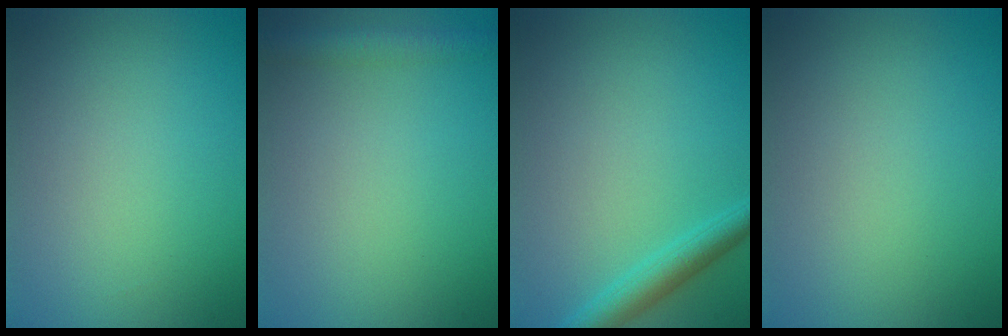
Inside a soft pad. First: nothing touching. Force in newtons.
{"total": 2.6, "press": 2.6, "slide": 0.1}
{"total": 2.8, "press": 2.8, "slide": 0.1}
{"total": 0.0}